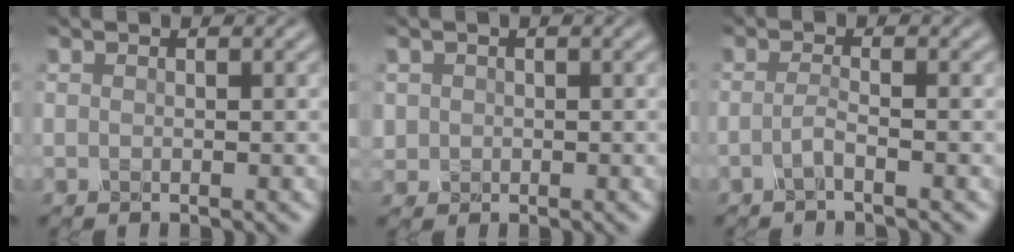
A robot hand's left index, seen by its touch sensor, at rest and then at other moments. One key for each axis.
{"total": 1.0, "fx": -0.1, "fy": 1.0, "fz": -0.2, "tx": 0.004, "ty": -0.004, "tz": 0.004}
{"total": 1.5, "fx": -1.2, "fy": 0.2, "fz": 0.9, "tx": -0.014, "ty": 0.000, "tz": -0.026}